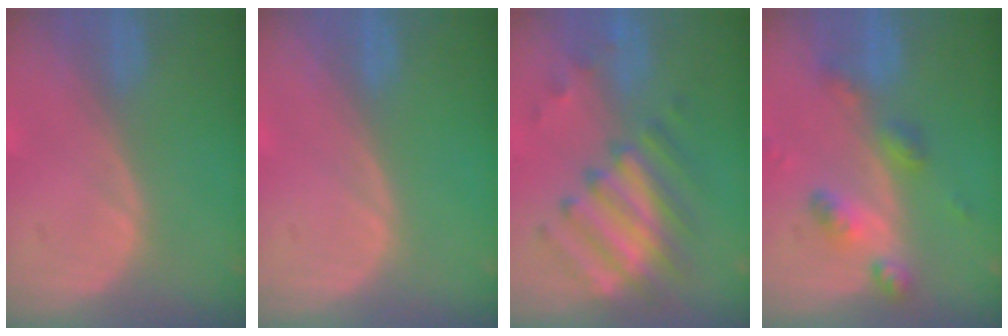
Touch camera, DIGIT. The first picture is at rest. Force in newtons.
{"total": 0.0}
{"total": 8.3, "press": 8.3, "slide": 0.7}
{"total": 6.1, "press": 5.4, "slide": 2.9}